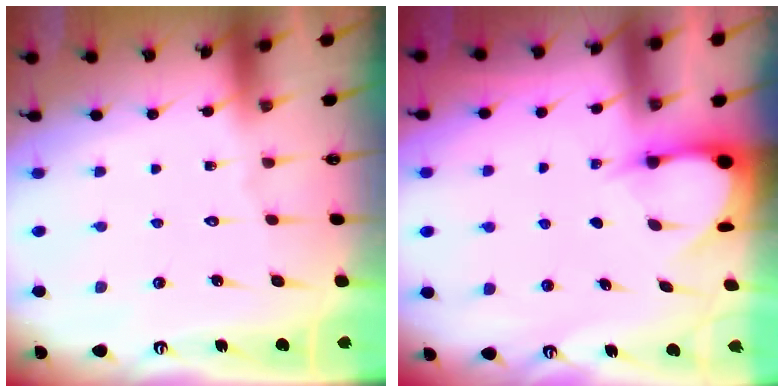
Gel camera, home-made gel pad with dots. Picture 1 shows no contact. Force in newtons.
{"total": 3.5, "press": 3.5, "slide": 0.5}